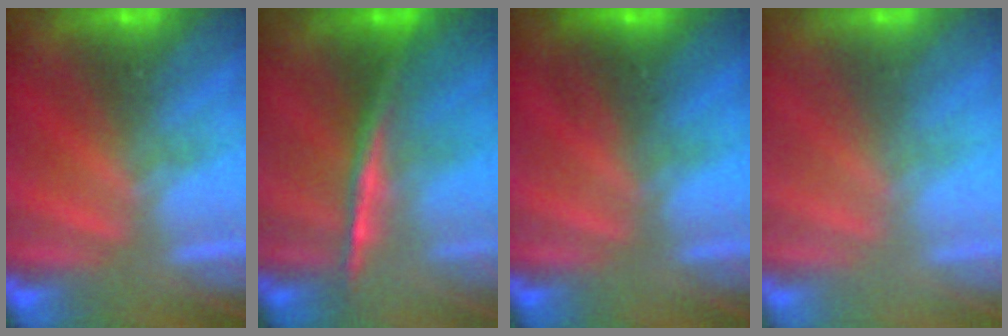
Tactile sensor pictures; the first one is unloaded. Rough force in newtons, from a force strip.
{"total": 1.5}
{"total": 2.5}
{"total": 2.5}